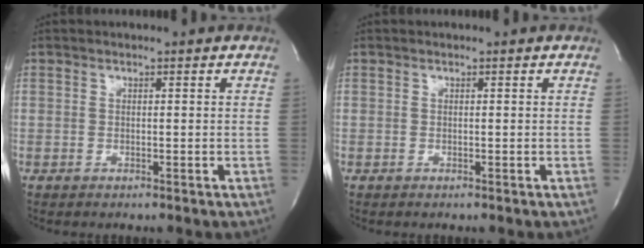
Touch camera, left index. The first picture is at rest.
{"total": 0.0}